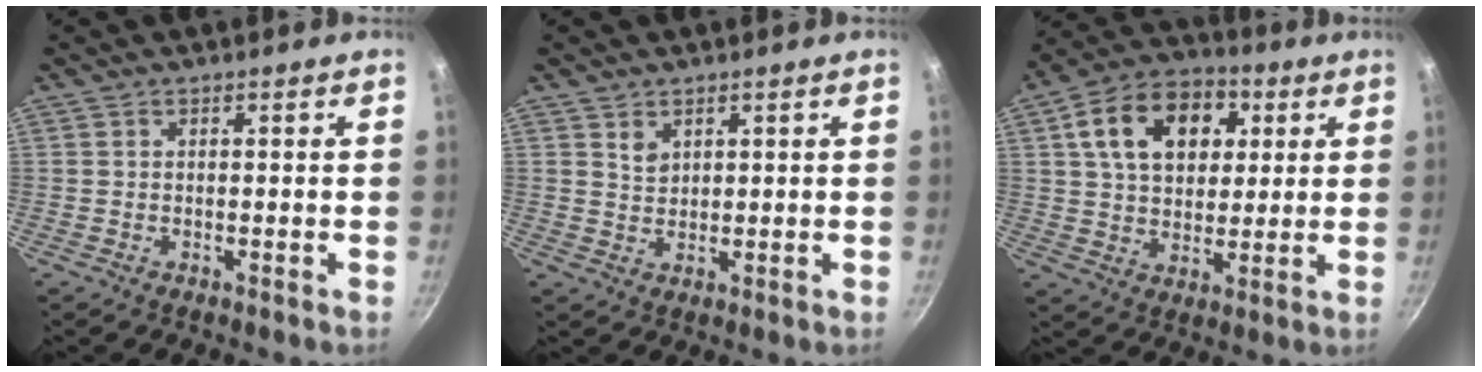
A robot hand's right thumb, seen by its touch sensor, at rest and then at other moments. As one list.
[{"total": 2.6, "force": [1.4, 1.9, 1.0], "torque": [-0.008, -0.005, 0.027]}, {"total": 16.3, "force": [5.0, 11.3, 10.7], "torque": [-0.146, 0.010, 0.073]}]